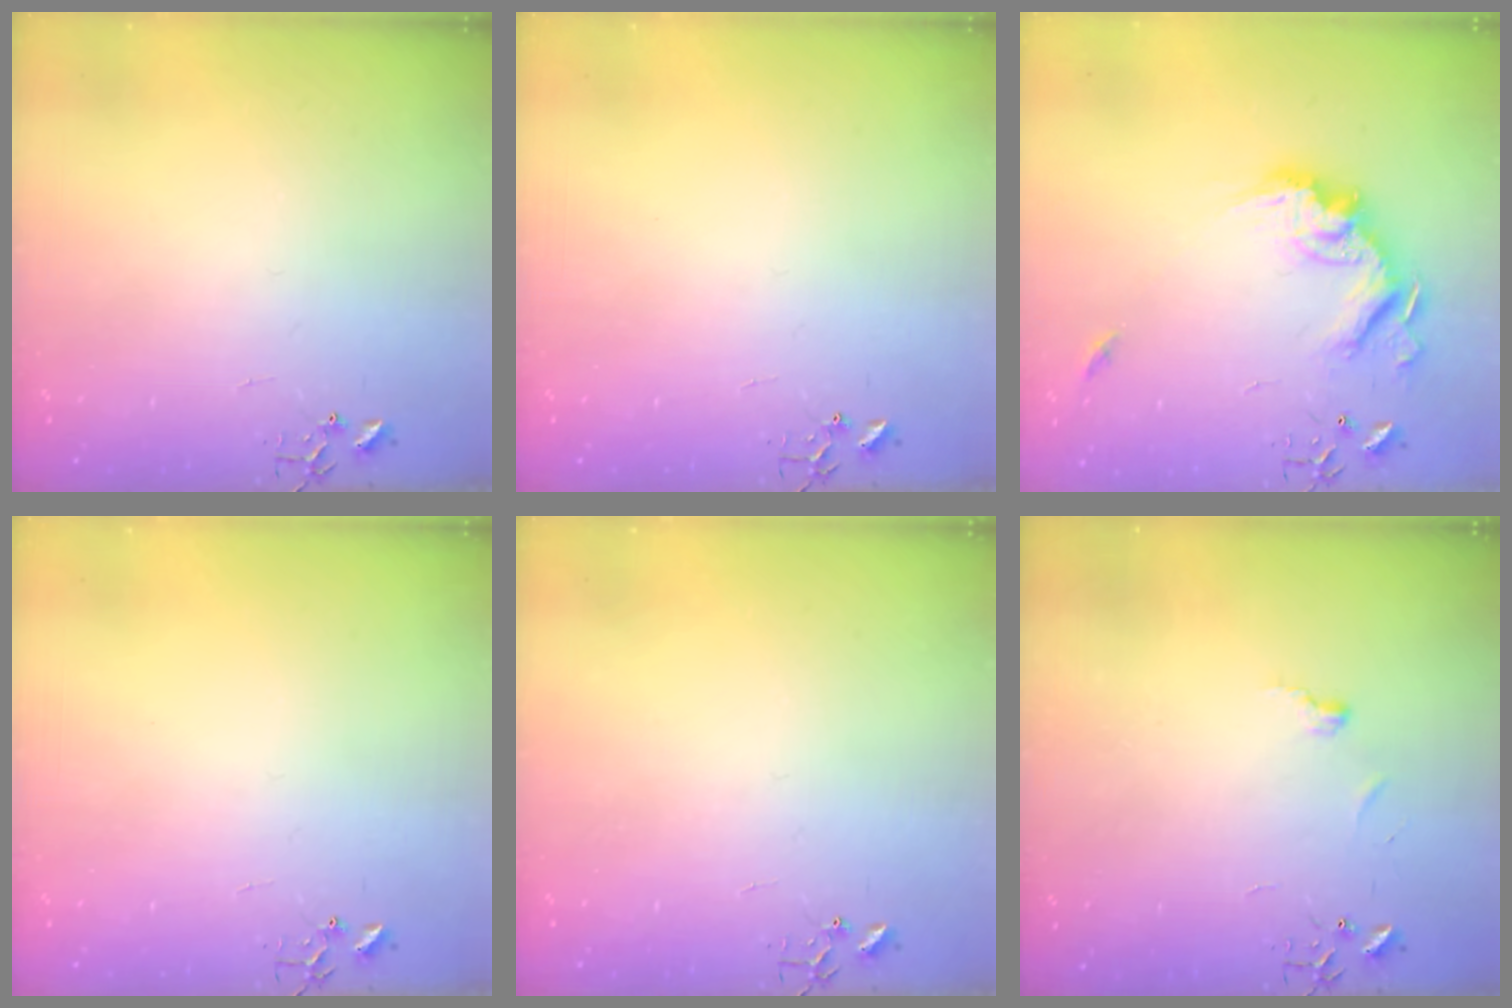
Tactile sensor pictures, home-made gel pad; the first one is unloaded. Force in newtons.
{"total": 0.0}
{"total": 17.8, "press": 17.7, "slide": 2.1}
{"total": 0.0}
{"total": 0.0}
{"total": 3.4, "press": 3.4, "slide": 0.4}